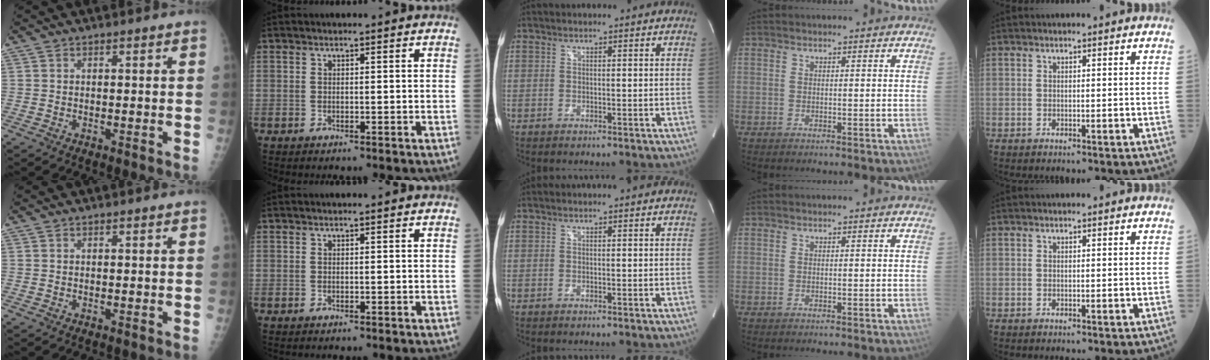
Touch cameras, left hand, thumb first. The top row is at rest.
{}